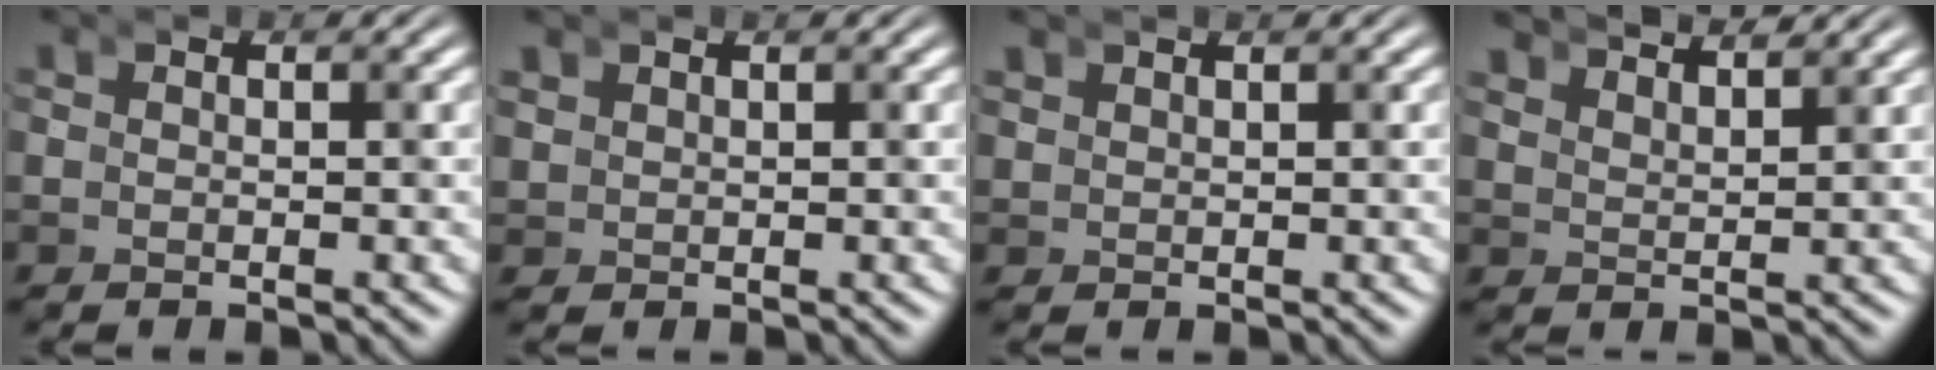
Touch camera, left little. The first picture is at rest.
{"total": 1.4, "force": [1.1, 0.8, 0.4], "torque": [-0.018, 0.002, 0.023]}
{"total": 1.5, "force": [1.3, 0.4, 0.4], "torque": [-0.011, 0.005, 0.025]}
{"total": 3.1, "force": [2.9, 0.6, 0.9], "torque": [-0.022, 0.003, 0.047]}